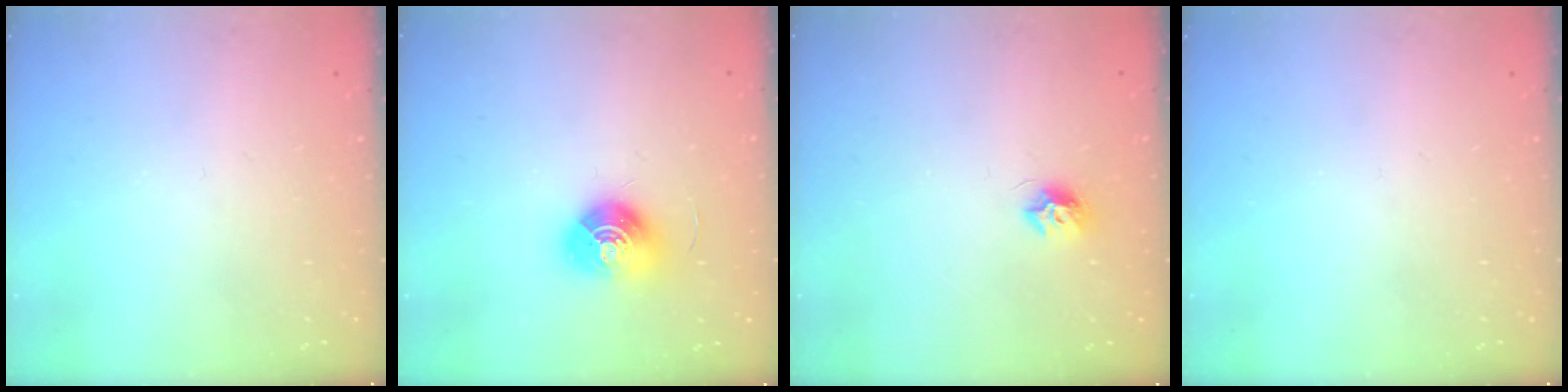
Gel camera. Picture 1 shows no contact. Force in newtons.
{"total": 10.3, "press": 10.3, "slide": 0.5}
{"total": 7.1, "press": 7.0, "slide": 0.3}
{"total": 0.0}